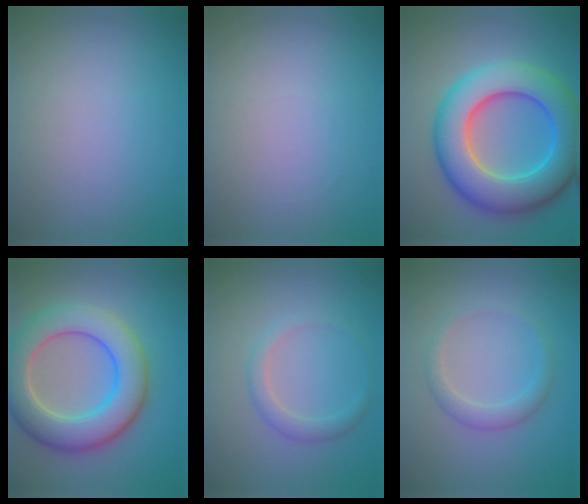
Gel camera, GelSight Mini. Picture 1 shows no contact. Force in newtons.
{"total": 0.0}
{"total": 10.4, "press": 10.4, "slide": 0.2}
{"total": 8.4, "press": 8.4, "slide": 0.5}
{"total": 1.8, "press": 1.8, "slide": 0.0}
{"total": 2.1, "press": 2.1, "slide": 0.2}